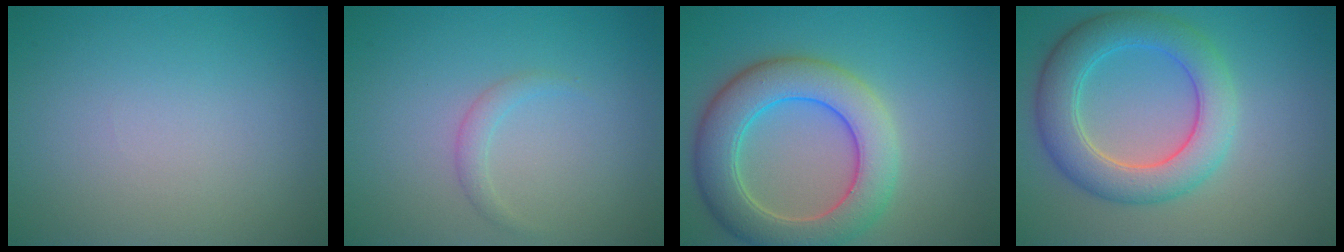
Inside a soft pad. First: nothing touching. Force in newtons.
{"total": 1.1, "press": 1.1, "slide": 0.1}
{"total": 7.5, "press": 7.5, "slide": 0.4}
{"total": 6.2, "press": 6.2, "slide": 0.2}